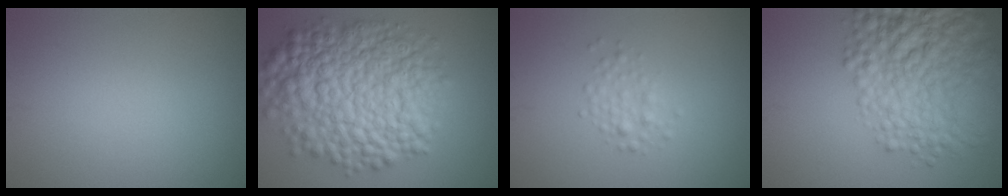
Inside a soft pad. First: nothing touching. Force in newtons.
{"total": 12.2, "press": 12.2, "slide": 0.3}
{"total": 1.6, "press": 1.6, "slide": 0.0}
{"total": 9.7, "press": 9.7, "slide": 0.3}